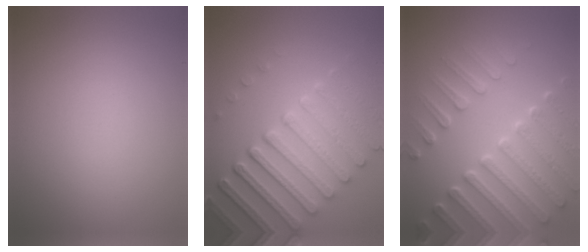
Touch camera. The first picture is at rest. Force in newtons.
{"total": 7.2, "press": 5.4, "slide": 4.7}
{"total": 7.5, "press": 5.8, "slide": 4.7}